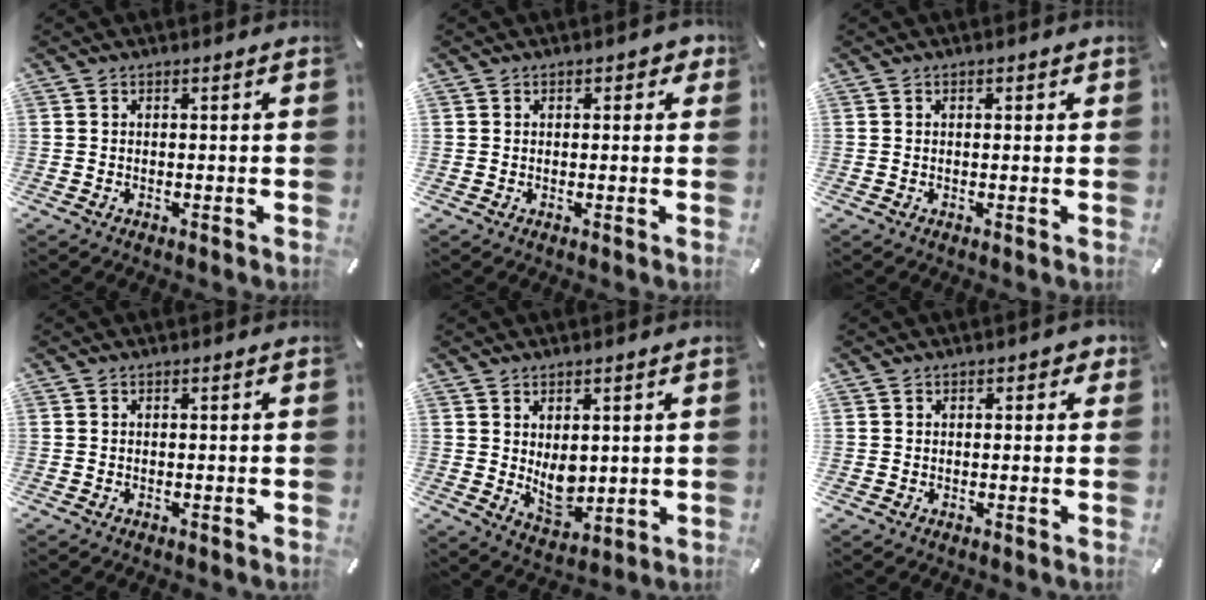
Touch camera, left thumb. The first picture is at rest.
{"total": 2.4, "force": [0.7, 2.2, 0.7], "torque": [0.001, 0.001, 0.010]}
{"total": 0.6, "force": [0.1, 0.5, 0.3], "torque": [-0.006, 0.004, 0.001]}
{"total": 0.0}
{"total": 7.4, "force": [1.4, 5.6, 4.7], "torque": [-0.046, -0.017, 0.027]}
{"total": 2.2, "force": [0.7, 2.0, 0.5], "torque": [0.004, 0.000, 0.010]}